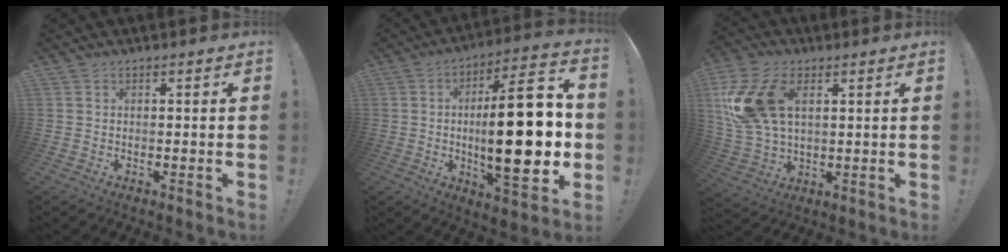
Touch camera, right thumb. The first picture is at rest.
{"total": 26.8, "force": [-0.8, 8.6, 25.4], "torque": [-0.409, -0.004, -0.016]}
{"total": 17.7, "force": [5.0, 11.1, 12.9], "torque": [-0.263, -0.009, 0.089]}